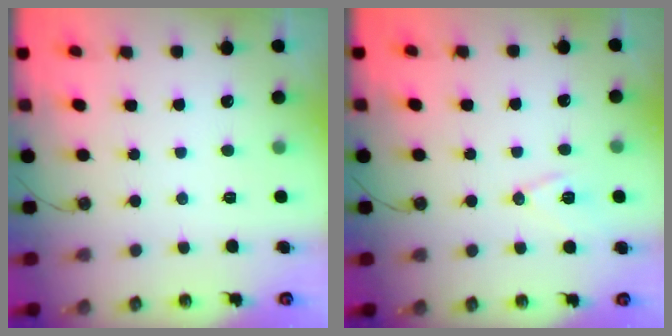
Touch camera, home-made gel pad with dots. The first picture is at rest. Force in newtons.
{"total": 9.6, "press": 8.9, "slide": 3.4}